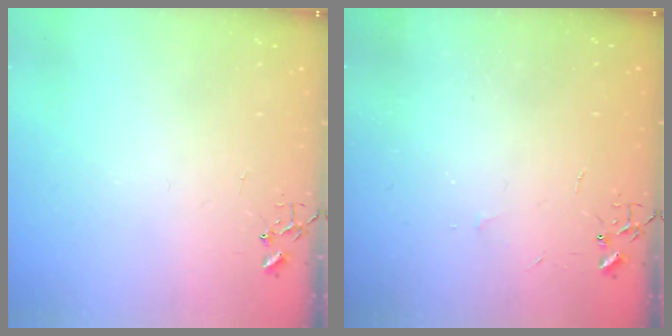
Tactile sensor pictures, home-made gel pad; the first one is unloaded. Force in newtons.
{"total": 2.3, "press": 2.3, "slide": 0.3}